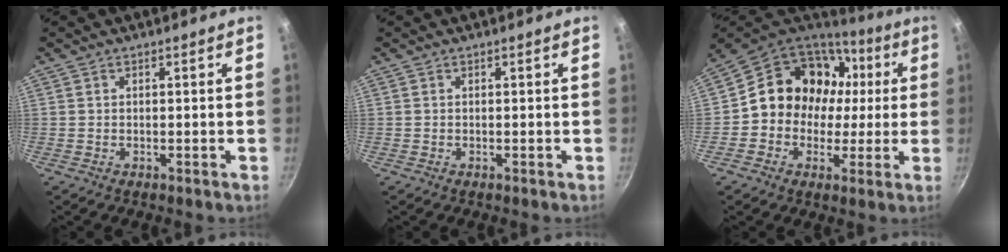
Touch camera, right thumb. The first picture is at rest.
{"total": 0.0}
{"total": 17.1, "force": [1.9, 14.8, 8.4], "torque": [-0.101, 0.035, 0.023]}